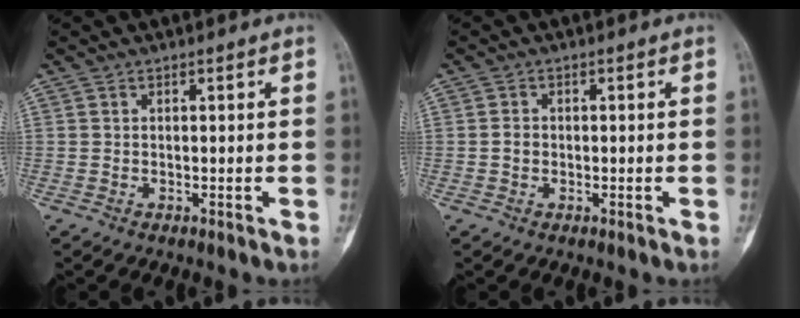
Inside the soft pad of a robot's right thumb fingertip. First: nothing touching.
{"total": 1.6, "force": [-0.2, 1.3, 0.8], "torque": [-0.010, 0.005, -0.004]}